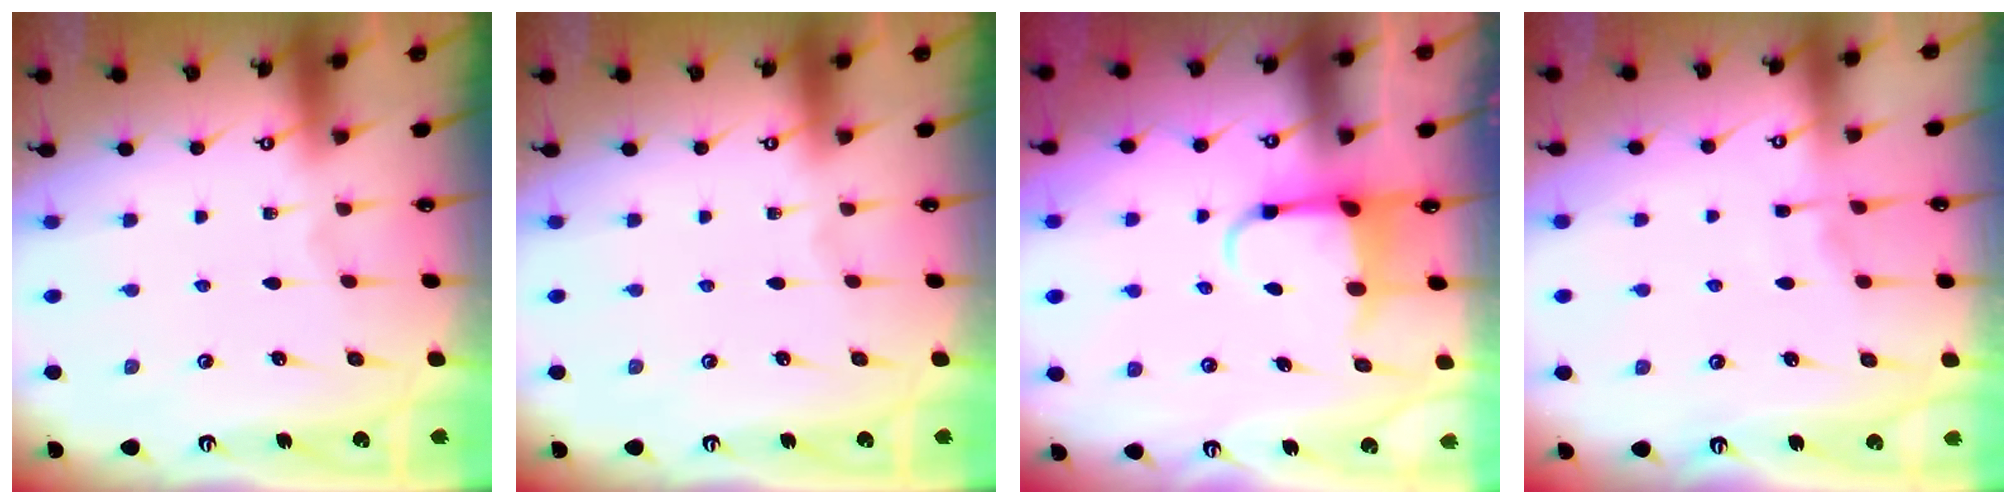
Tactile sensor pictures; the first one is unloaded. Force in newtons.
{"total": 0.0}
{"total": 4.0, "press": 3.8, "slide": 1.0}
{"total": 3.2, "press": 3.2, "slide": 0.5}